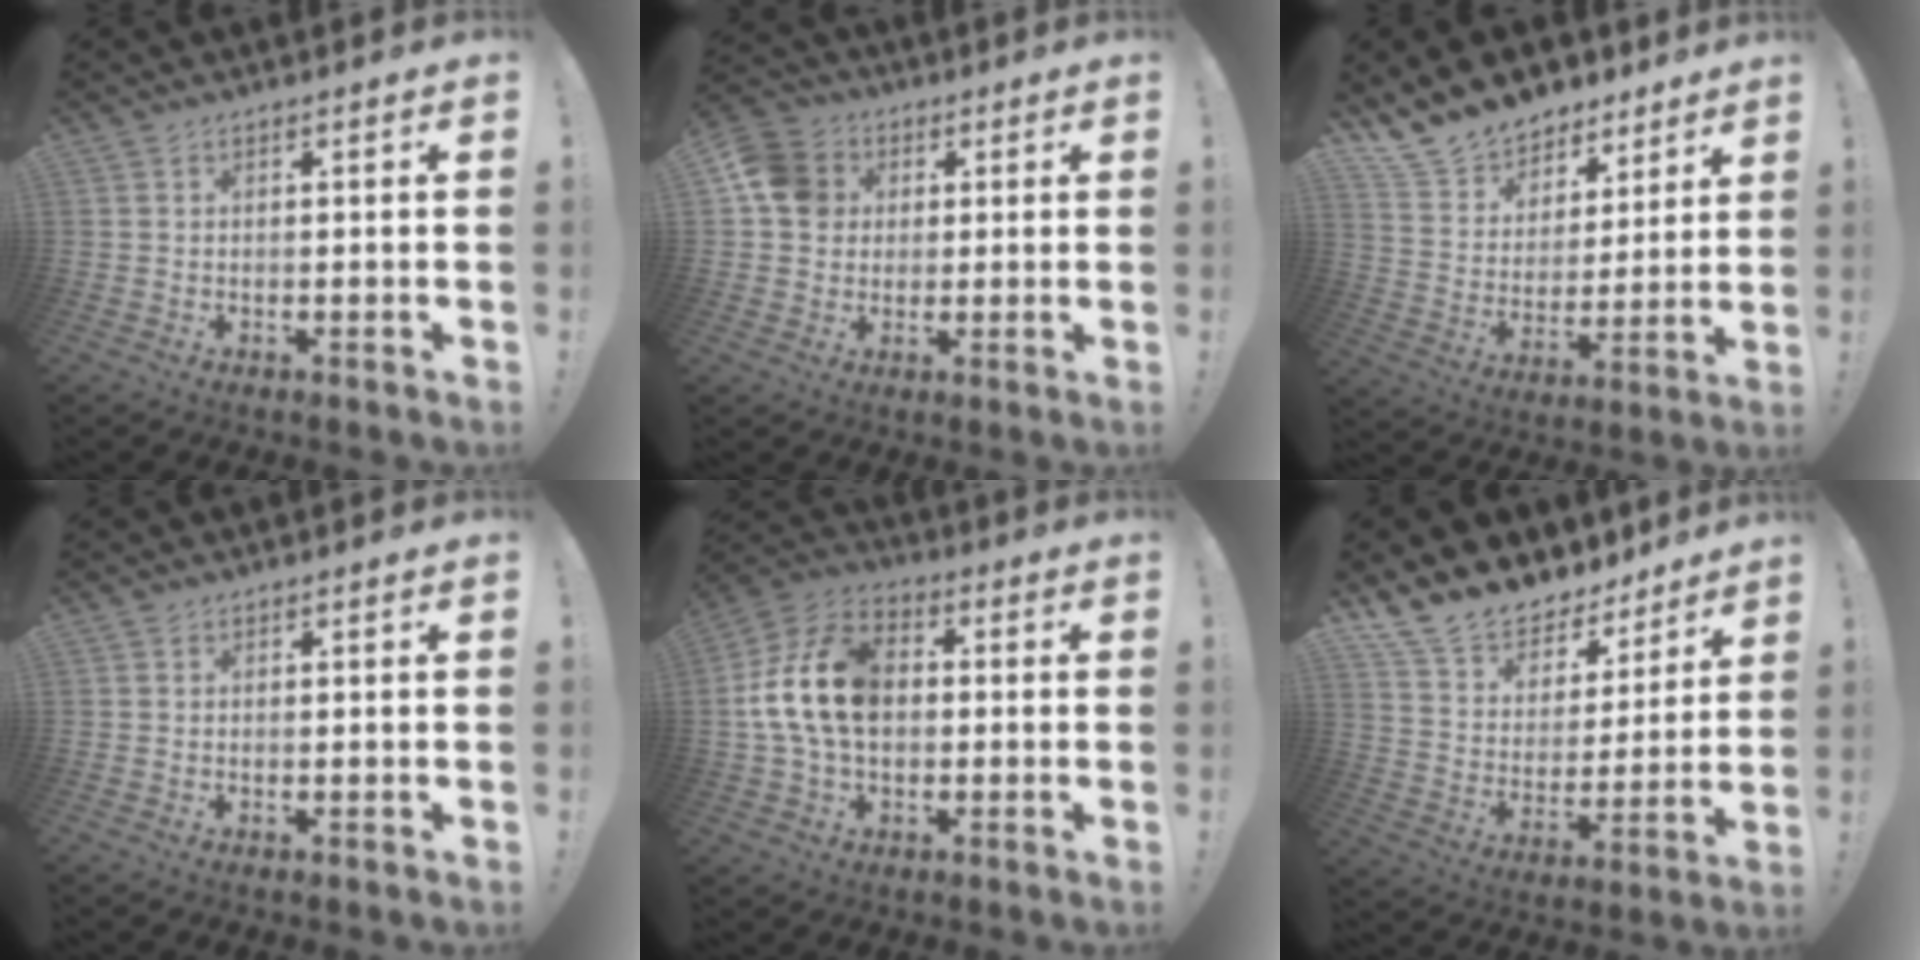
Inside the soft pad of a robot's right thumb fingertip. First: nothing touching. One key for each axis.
{"total": 11.0, "fx": 2.4, "fy": 9.6, "fz": 4.8, "tx": -0.065, "ty": -0.001, "tz": 0.049}
{"total": 13.1, "fx": 10.9, "fy": 7.0, "fz": 1.9, "tx": -0.046, "ty": -0.088, "tz": 0.205}
{"total": 0.0}
{"total": 17.0, "fx": 0.7, "fy": 11.9, "fz": 12.2, "tx": -0.217, "ty": 0.020, "tz": 0.017}
{"total": 13.4, "fx": 11.5, "fy": 6.3, "fz": 2.8, "tx": -0.067, "ty": -0.094, "tz": 0.214}